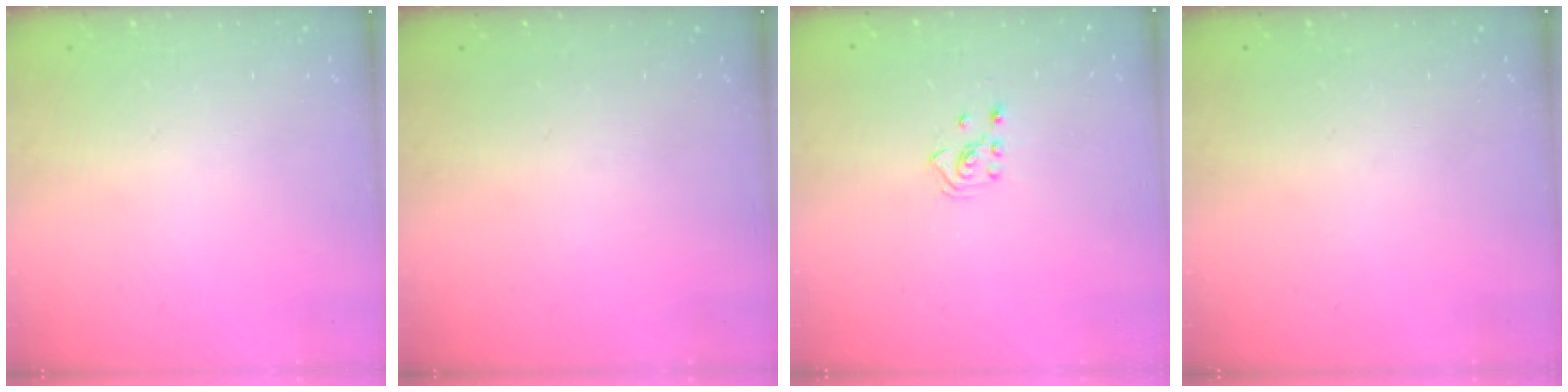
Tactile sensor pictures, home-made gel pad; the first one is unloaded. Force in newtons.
{"total": 0.0}
{"total": 2.3, "press": 2.2, "slide": 0.8}
{"total": 0.0}